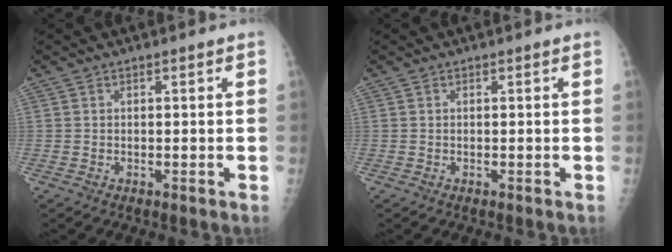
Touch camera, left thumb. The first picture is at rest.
{"total": 0.0}